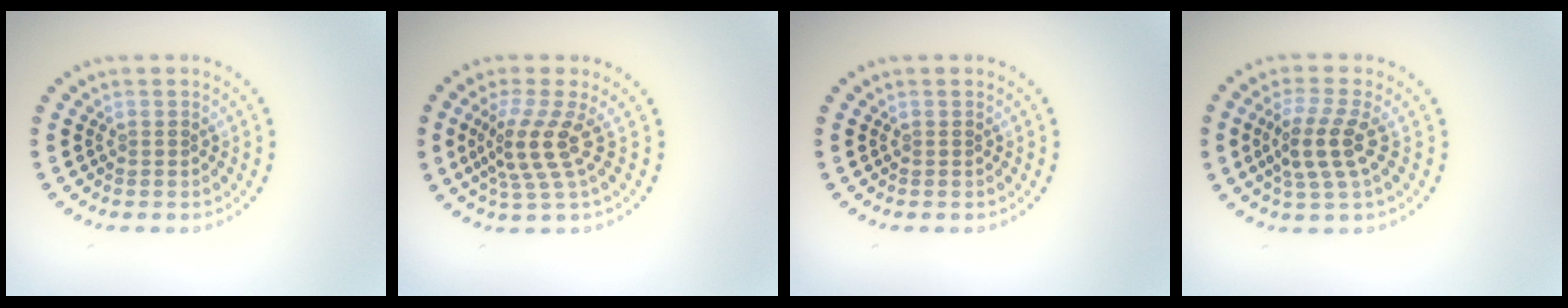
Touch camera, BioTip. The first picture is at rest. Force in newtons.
{"total": 3.6, "press": 2.6, "slide": 2.5}
{"total": 0.0}
{"total": 3.5, "press": 3.0, "slide": 1.8}